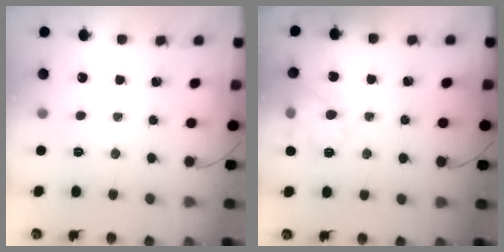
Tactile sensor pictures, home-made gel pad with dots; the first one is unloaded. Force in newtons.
{"total": 12.0, "press": 11.9, "slide": 0.8}